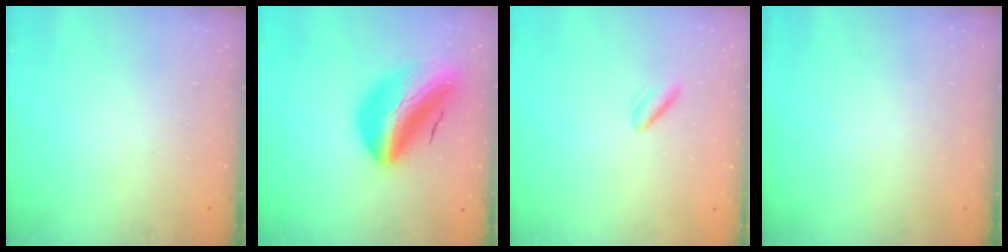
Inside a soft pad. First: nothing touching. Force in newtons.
{"total": 21.8, "press": 21.0, "slide": 5.8}
{"total": 2.9, "press": 2.6, "slide": 1.3}
{"total": 0.0}